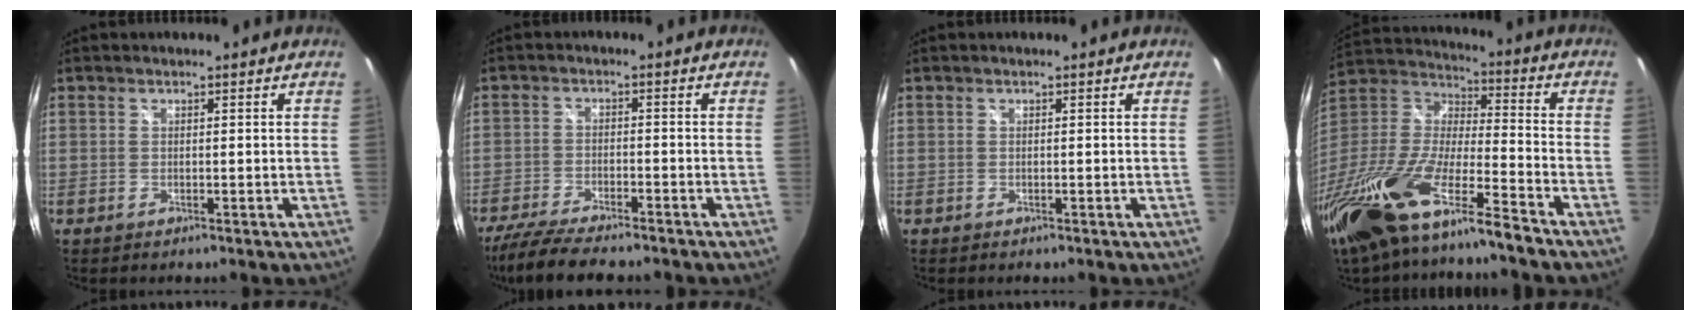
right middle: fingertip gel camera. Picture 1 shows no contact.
{"total": 11.5, "force": [-9.8, 1.9, 5.8], "torque": [-0.135, -0.030, -0.167]}
{"total": 0.0}
{"total": 24.9, "force": [-17.1, 5.1, 17.4], "torque": [-0.354, -0.044, -0.318]}